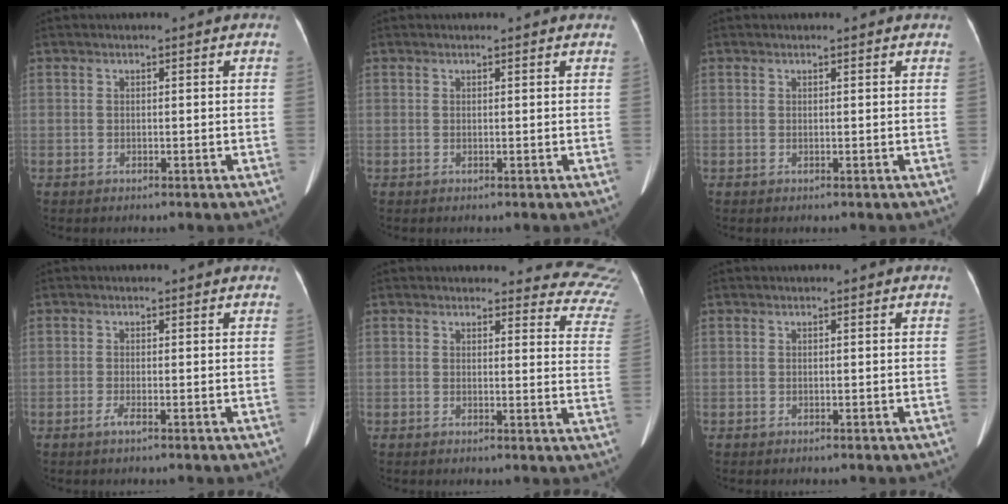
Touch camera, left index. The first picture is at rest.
{"total": 1.4, "force": [1.4, 0.3, 0.3], "torque": [-0.012, 0.008, 0.010]}
{"total": 1.2, "force": [1.1, 0.2, 0.3], "torque": [-0.011, 0.009, 0.010]}
{"total": 0.9, "force": [-0.5, 0.0, 0.8], "torque": [-0.017, -0.001, -0.012]}
{"total": 13.1, "force": [12.8, 2.3, 0.2], "torque": [0.053, -0.102, 0.086]}
{"total": 0.0}